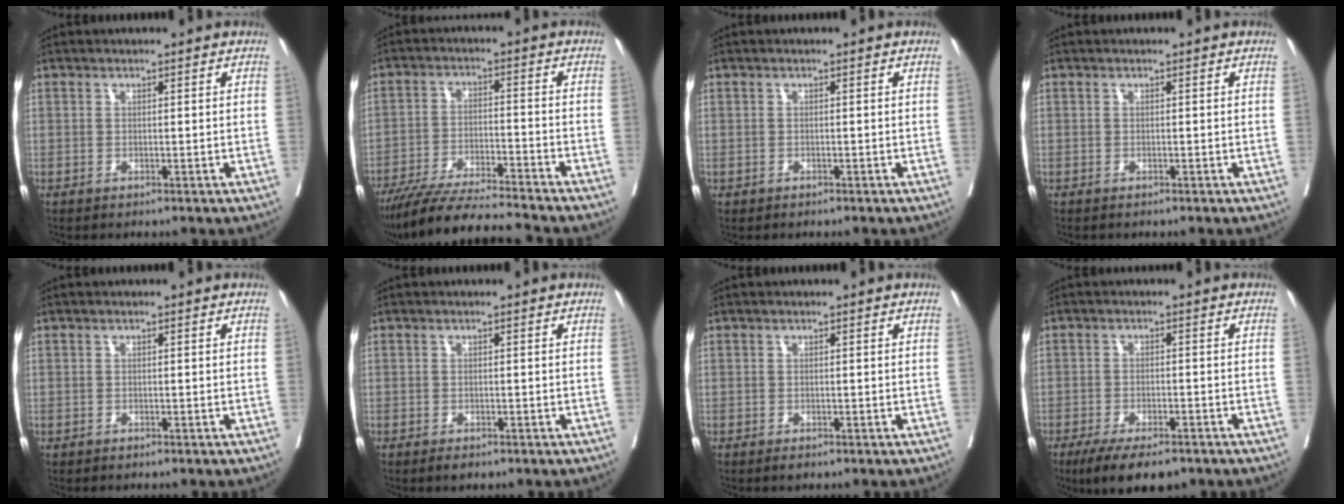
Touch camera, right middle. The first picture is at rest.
{"total": 12.5, "force": [-11.4, -1.0, 4.9], "torque": [-0.075, -0.016, -0.197]}
{"total": 0.0}
{"total": 0.0}
{"total": 0.0}
{"total": 1.4, "force": [-1.0, 0.6, 0.7], "torque": [-0.010, -0.001, -0.010]}
{"total": 0.9, "force": [-0.6, 0.4, 0.5], "torque": [-0.007, -0.001, -0.006]}
{"total": 8.6, "force": [-6.4, 2.8, 5.1], "torque": [-0.074, -0.010, -0.098]}